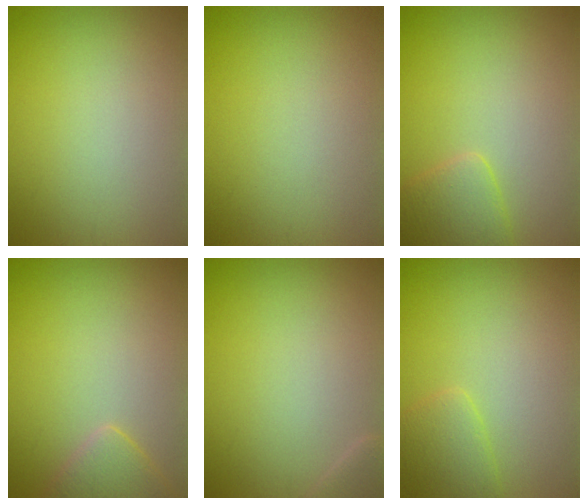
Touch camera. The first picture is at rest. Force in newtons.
{"total": 0.0}
{"total": 2.6, "press": 2.6, "slide": 0.2}
{"total": 2.6, "press": 2.6, "slide": 0.2}
{"total": 1.1, "press": 1.1, "slide": 0.1}
{"total": 2.1, "press": 2.1, "slide": 0.2}